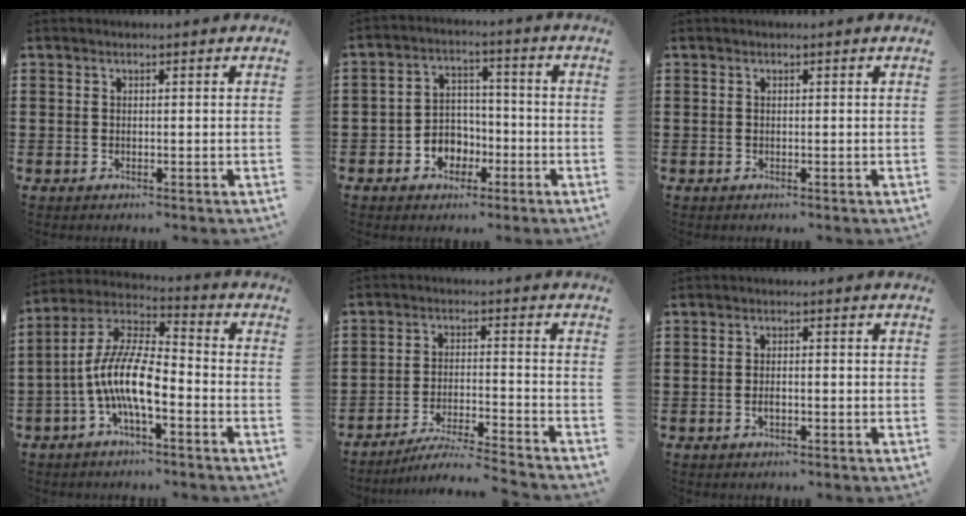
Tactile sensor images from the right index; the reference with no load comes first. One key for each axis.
{"total": 4.7, "fx": -2.1, "fy": 4.0, "fz": 1.3, "tx": -0.033, "ty": 0.013, "tz": -0.042}
{"total": 0.0}
{"total": 11.1, "fx": -3.8, "fy": 3.7, "fz": 9.7, "tx": -0.219, "ty": -0.016, "tz": -0.077}
{"total": 4.9, "fx": -4.7, "fy": -0.5, "fz": 1.6, "tx": -0.036, "ty": -0.014, "tz": -0.093}
{"total": 1.7, "fx": -0.9, "fy": 0.5, "fz": 1.4, "tx": -0.027, "ty": -0.001, "tz": -0.015}